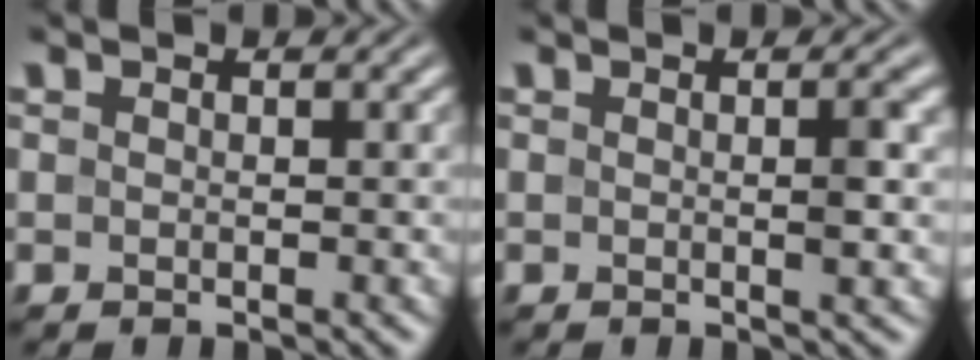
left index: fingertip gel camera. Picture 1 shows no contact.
{"total": 2.4, "force": [0.2, 0.4, 2.3], "torque": [-0.031, 0.002, -0.002]}